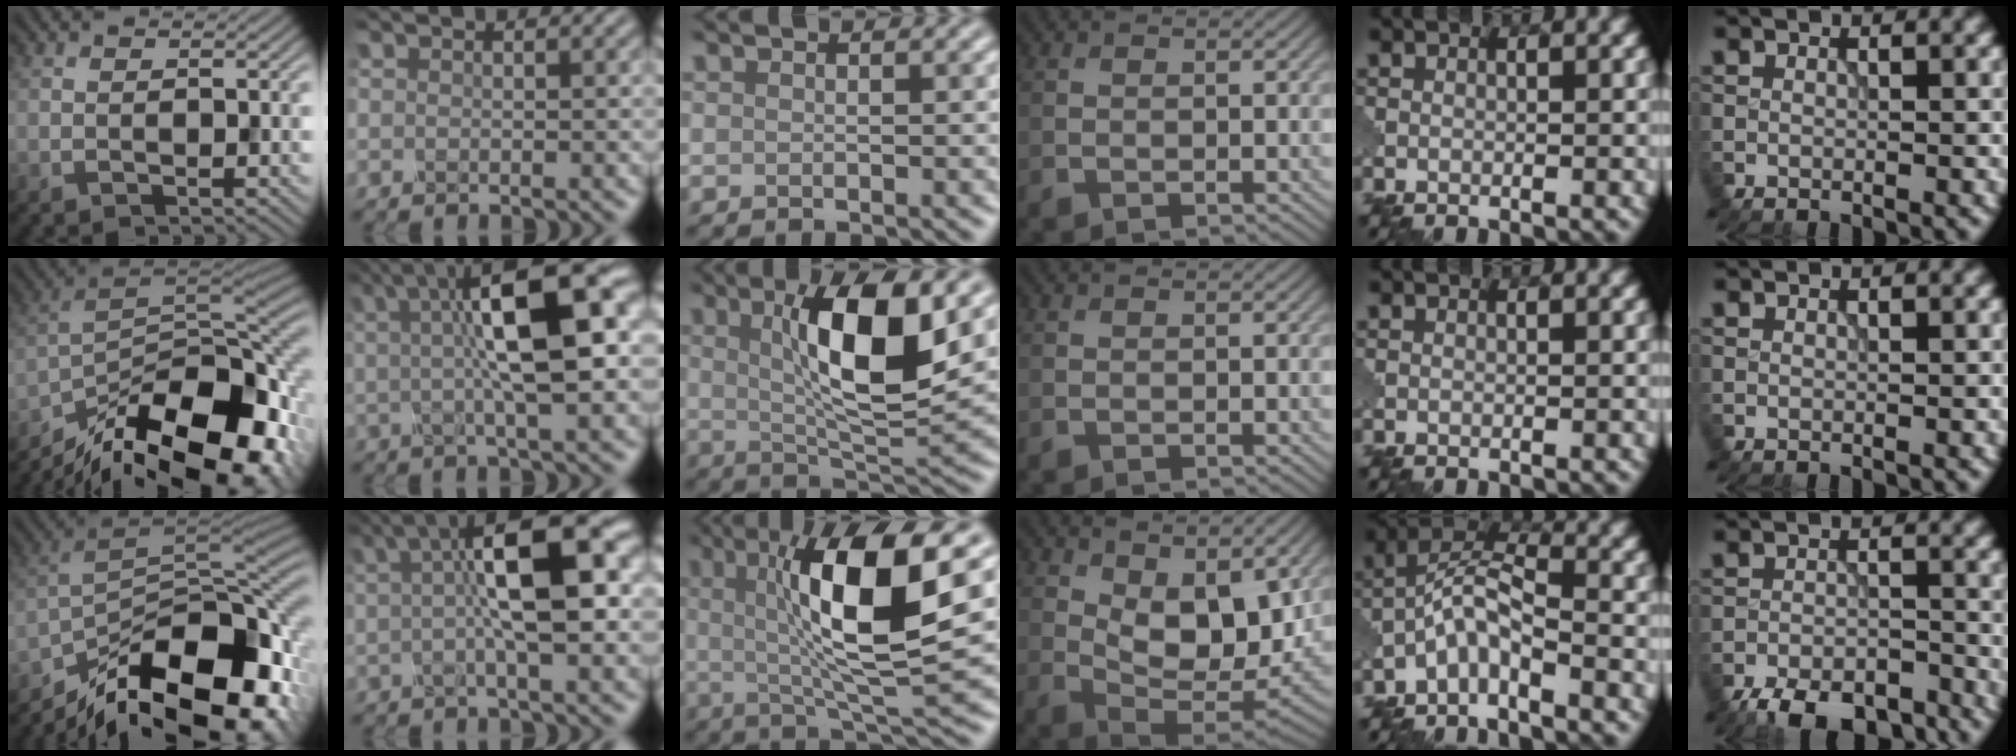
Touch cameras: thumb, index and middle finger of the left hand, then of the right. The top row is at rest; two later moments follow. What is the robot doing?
{"motion": "disassemble", "object": "glue stick"}